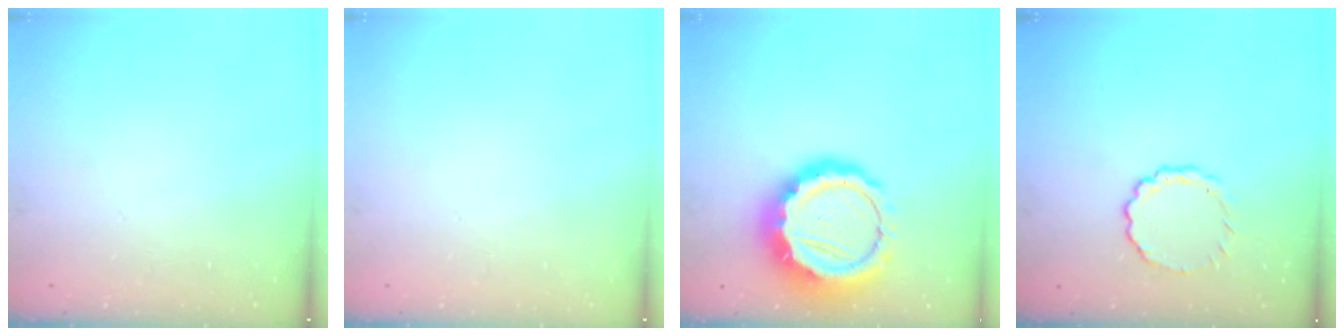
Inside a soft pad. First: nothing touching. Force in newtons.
{"total": 0.0}
{"total": 17.2, "press": 16.9, "slide": 3.3}
{"total": 7.3, "press": 7.1, "slide": 1.5}